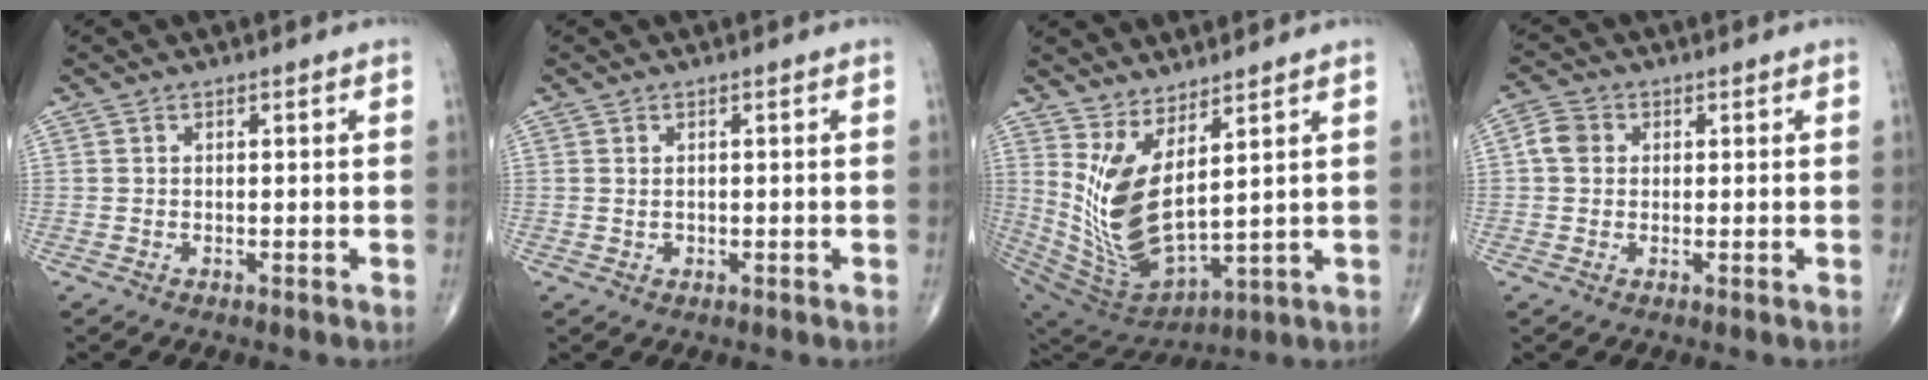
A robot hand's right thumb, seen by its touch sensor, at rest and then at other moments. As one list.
[{"total": 0.5, "force": [0.1, 0.4, 0.3], "torque": [-0.003, -0.003, 0.004]}, {"total": 14.2, "force": [4.9, 5.0, 12.3], "torque": [-0.247, -0.063, 0.118]}, {"total": 3.9, "force": [0.5, 3.3, 1.9], "torque": [-0.030, 0.010, 0.002]}]